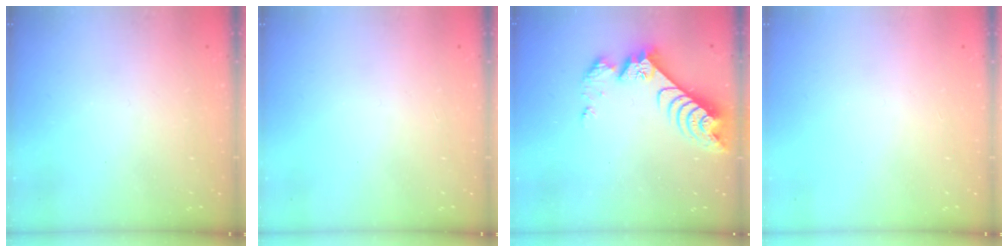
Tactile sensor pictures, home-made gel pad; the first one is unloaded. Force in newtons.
{"total": 0.0}
{"total": 8.8, "press": 8.8, "slide": 0.8}
{"total": 0.0}